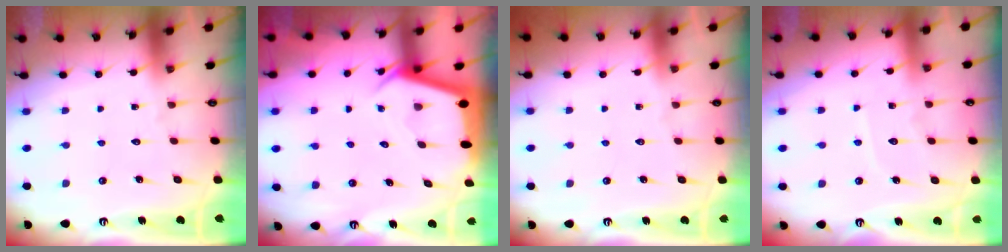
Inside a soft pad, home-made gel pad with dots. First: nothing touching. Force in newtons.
{"total": 2.8, "press": 2.8, "slide": 0.2}
{"total": 0.0}
{"total": 6.1, "press": 6.0, "slide": 0.6}